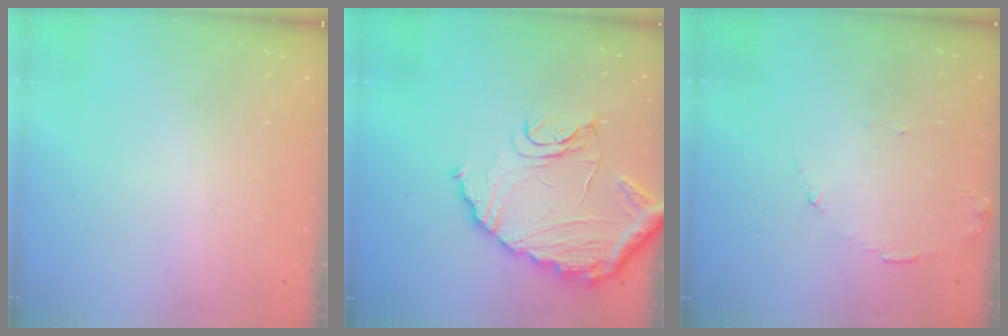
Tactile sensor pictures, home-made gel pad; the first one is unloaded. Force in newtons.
{"total": 15.1, "press": 15.0, "slide": 1.4}
{"total": 7.8, "press": 7.8, "slide": 0.5}